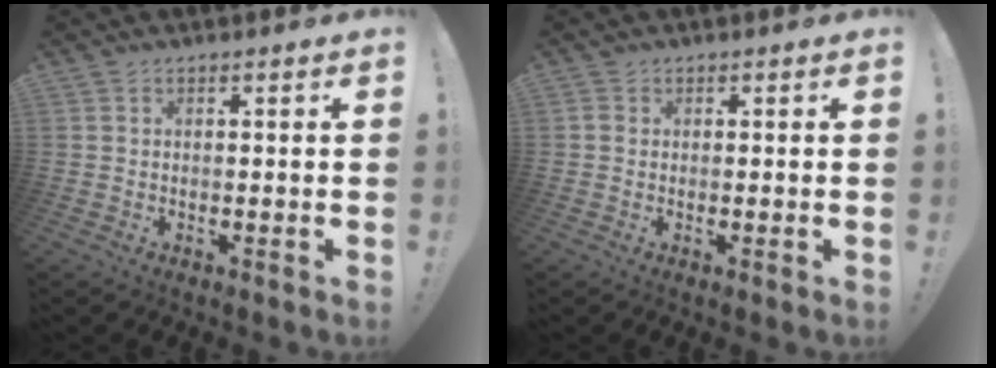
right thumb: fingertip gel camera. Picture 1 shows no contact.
{"total": 1.6, "force": [0.8, 1.3, 0.4], "torque": [-0.008, 0.004, 0.015]}